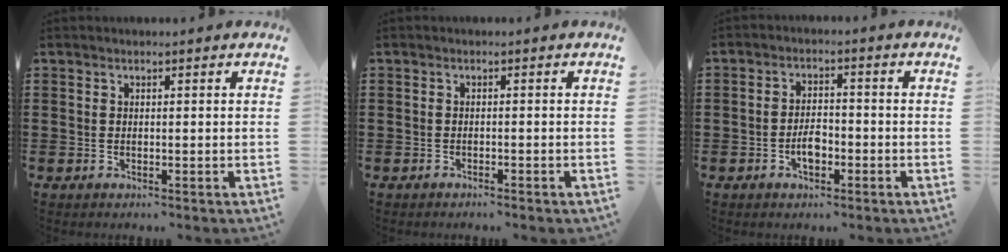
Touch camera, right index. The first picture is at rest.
{"total": 0.8, "force": [-0.7, -0.1, 0.2], "torque": [-0.006, -0.003, -0.014]}
{"total": 3.8, "force": [-1.5, 1.9, 2.9], "torque": [-0.059, 0.004, -0.030]}